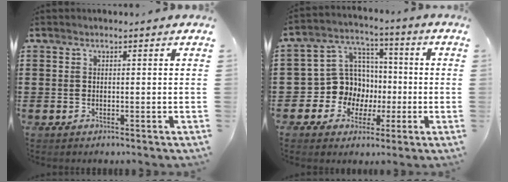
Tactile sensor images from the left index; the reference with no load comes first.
{"total": 9.3, "force": [-0.8, 9.0, 1.9], "torque": [-0.089, 0.000, -0.010]}